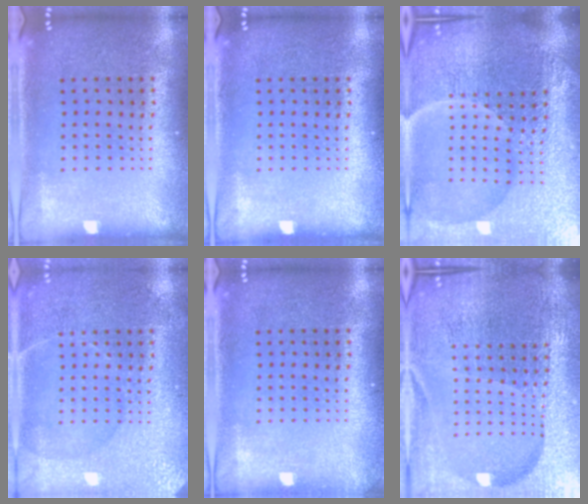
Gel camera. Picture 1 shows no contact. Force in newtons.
{"total": 0.0}
{"total": 6.2, "press": 5.7, "slide": 2.5}
{"total": 4.3, "press": 4.3, "slide": 0.6}
{"total": 0.7, "press": 0.7, "slide": 0.0}
{"total": 6.7, "press": 5.8, "slide": 3.3}